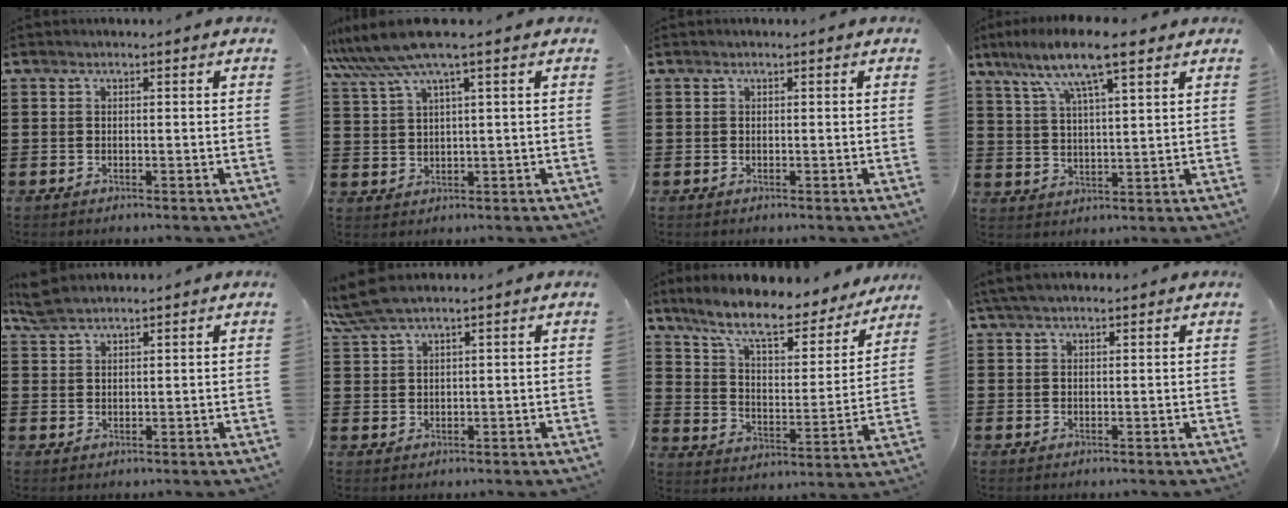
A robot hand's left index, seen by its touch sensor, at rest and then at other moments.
{"total": 6.6, "force": [4.2, -0.2, 5.1], "torque": [-0.126, -0.014, 0.070]}
{"total": 0.0}
{"total": 9.0, "force": [6.3, 1.3, 6.3], "torque": [-0.139, -0.013, 0.108]}
{"total": 3.5, "force": [3.0, 0.9, 1.4], "torque": [-0.036, 0.001, 0.058]}
{"total": 4.1, "force": [3.0, 0.3, 2.7], "torque": [-0.059, 0.001, 0.056]}
{"total": 10.0, "force": [8.4, 1.6, 5.2], "torque": [-0.126, -0.049, 0.141]}
{"total": 2.3, "force": [1.8, 0.6, 1.3], "torque": [-0.028, 0.004, 0.034]}